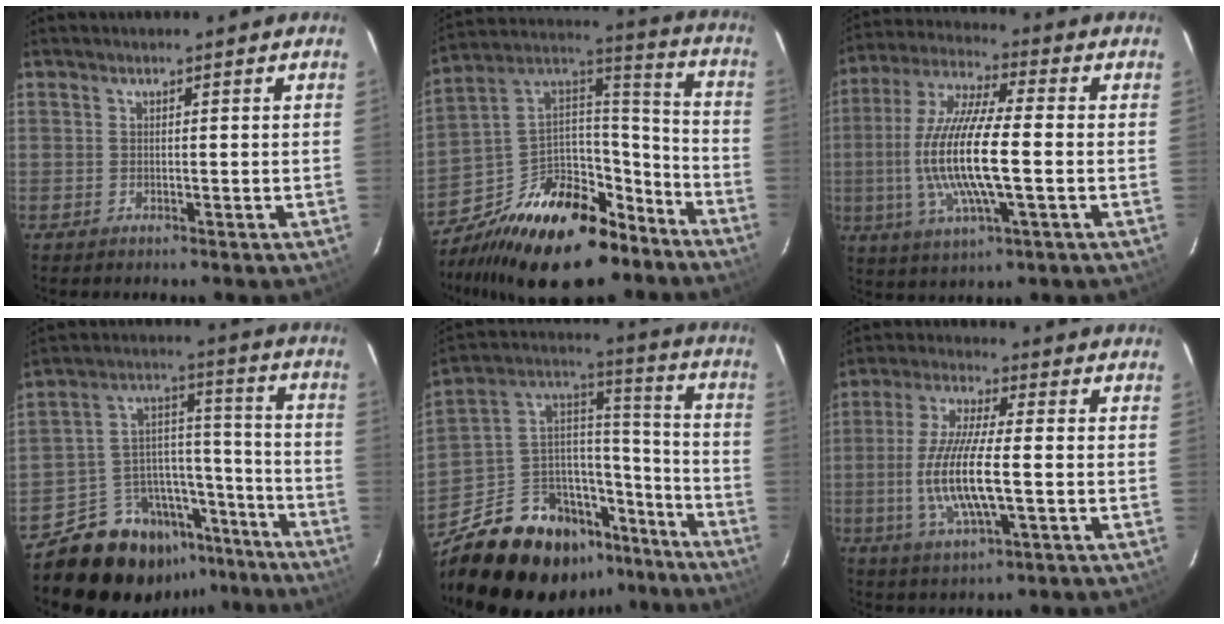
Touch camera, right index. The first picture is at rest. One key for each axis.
{"total": 28.2, "fx": -18.9, "fy": 14.0, "fz": 15.7, "tx": -0.292, "ty": 0.040, "tz": -0.281}
{"total": 16.7, "fx": -2.1, "fy": 3.1, "fz": 16.2, "tx": -0.328, "ty": -0.003, "tz": -0.040}
{"total": 19.4, "fx": -15.2, "fy": 10.9, "fz": 5.3, "tx": -0.104, "ty": 0.077, "tz": -0.211}
{"total": 25.5, "fx": -18.0, "fy": 13.6, "fz": 11.9, "tx": -0.219, "ty": 0.070, "tz": -0.257}
{"total": 13.4, "fx": -2.2, "fy": 3.2, "fz": 12.9, "tx": -0.264, "ty": -0.007, "tz": -0.041}